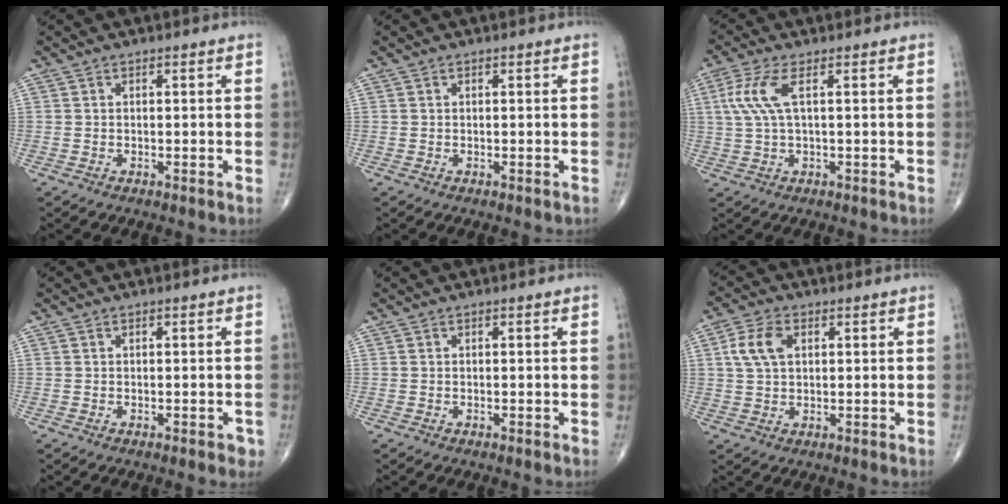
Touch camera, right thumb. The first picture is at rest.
{"total": 0.0}
{"total": 6.1, "force": [1.6, 1.8, 5.6], "torque": [-0.159, 0.012, 0.035]}
{"total": 1.4, "force": [-0.6, 0.7, 1.0], "torque": [-0.002, 0.001, -0.007]}
{"total": 0.0}
{"total": 6.4, "force": [1.8, 4.0, 4.7], "torque": [-0.094, 0.006, 0.032]}